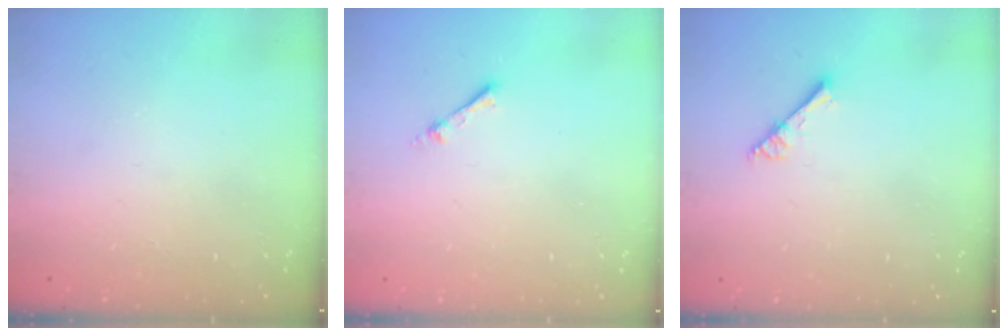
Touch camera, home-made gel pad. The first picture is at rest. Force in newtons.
{"total": 1.9, "press": 1.9, "slide": 0.3}
{"total": 4.1, "press": 4.0, "slide": 0.5}